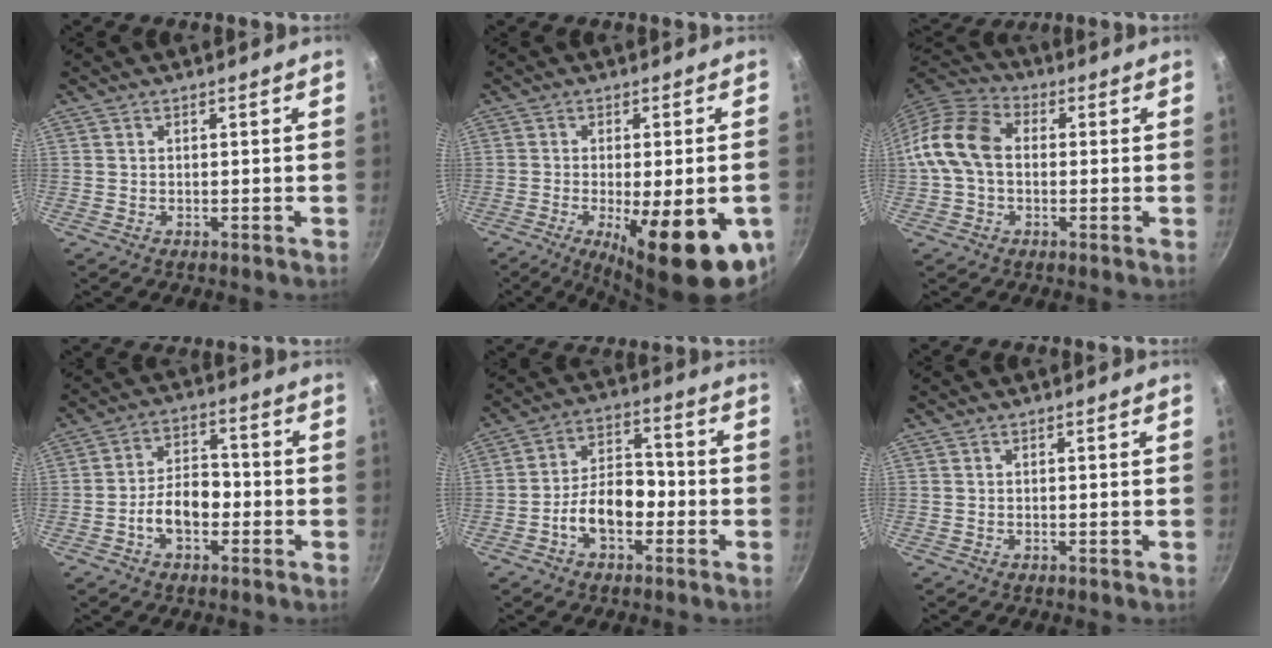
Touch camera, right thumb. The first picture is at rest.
{"total": 19.3, "force": [-6.7, 5.9, 17.1], "torque": [-0.211, -0.009, -0.084]}
{"total": 11.8, "force": [0.2, 8.5, 8.2], "torque": [-0.137, 0.030, -0.016]}
{"total": 8.4, "force": [-2.7, 5.3, 6.0], "torque": [-0.075, 0.036, -0.050]}
{"total": 12.0, "force": [-4.2, 7.3, 8.5], "torque": [-0.105, 0.055, -0.079]}
{"total": 0.0}